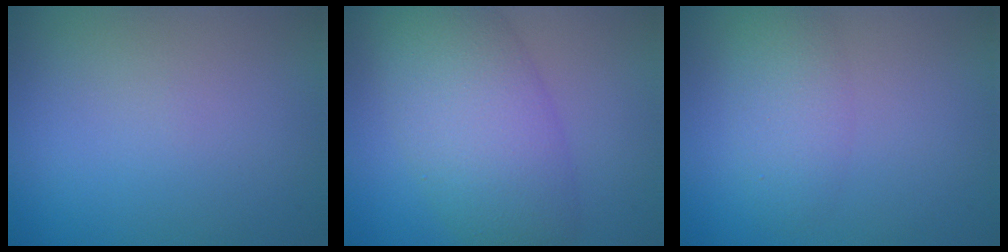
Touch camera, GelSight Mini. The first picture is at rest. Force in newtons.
{"total": 8.0, "press": 8.0, "slide": 0.2}
{"total": 2.9, "press": 2.9, "slide": 0.2}